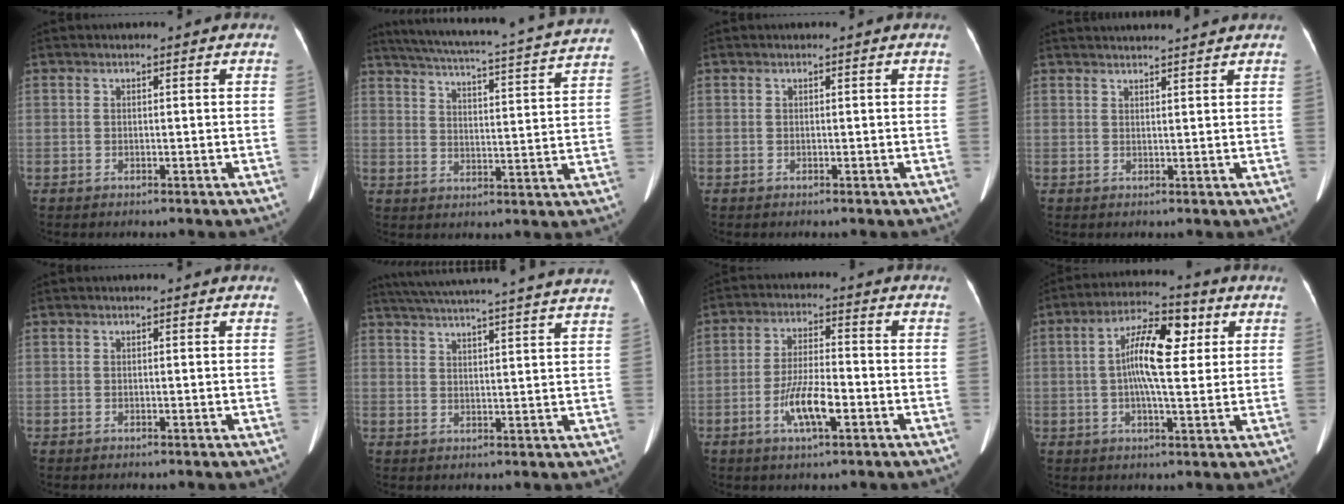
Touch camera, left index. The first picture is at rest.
{"total": 22.6, "force": [20.5, 0.5, 9.4], "torque": [-0.154, -0.036, 0.263]}
{"total": 0.0}
{"total": 7.6, "force": [7.3, -0.8, 2.2], "torque": [-0.024, 0.012, 0.089]}
{"total": 0.0}
{"total": 25.2, "force": [23.1, -0.4, 10.2], "torque": [-0.164, -0.022, 0.298]}
{"total": 7.2, "force": [-3.3, 1.3, 6.3], "torque": [-0.120, -0.010, -0.057]}
{"total": 10.1, "force": [1.5, 2.7, 9.6], "torque": [-0.171, 0.015, 0.024]}